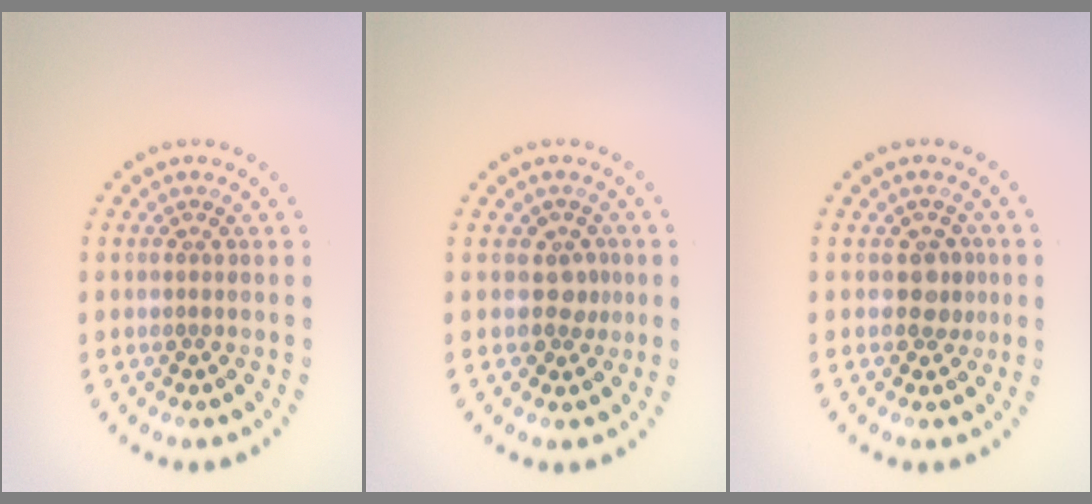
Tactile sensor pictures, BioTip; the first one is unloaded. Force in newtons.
{"total": 1.8, "press": 1.4, "slide": 1.2}
{"total": 1.7, "press": 1.6, "slide": 0.7}